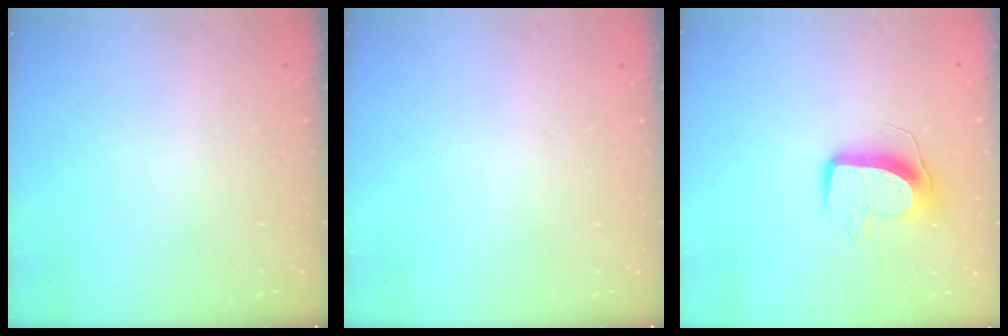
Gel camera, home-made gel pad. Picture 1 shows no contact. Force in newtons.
{"total": 0.0}
{"total": 10.3, "press": 10.3, "slide": 0.7}